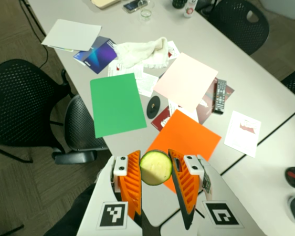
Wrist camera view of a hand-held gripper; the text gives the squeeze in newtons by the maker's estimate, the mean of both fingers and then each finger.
{"total": 12.5, "left": 13.1, "right": 12.0}